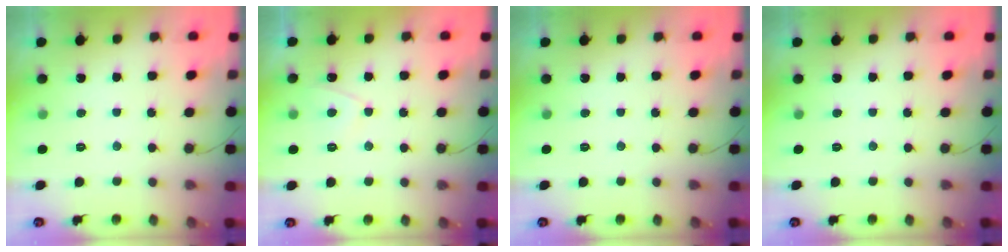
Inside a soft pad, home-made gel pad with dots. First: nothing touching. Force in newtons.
{"total": 2.9, "press": 2.9, "slide": 0.5}
{"total": 0.0}
{"total": 0.0}